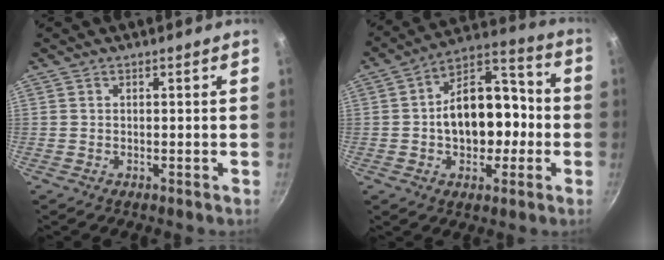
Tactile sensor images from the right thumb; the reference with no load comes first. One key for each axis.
{"total": 16.7, "fx": -1.2, "fy": 10.5, "fz": 12.9, "tx": -0.157, "ty": 0.041, "tz": -0.024}